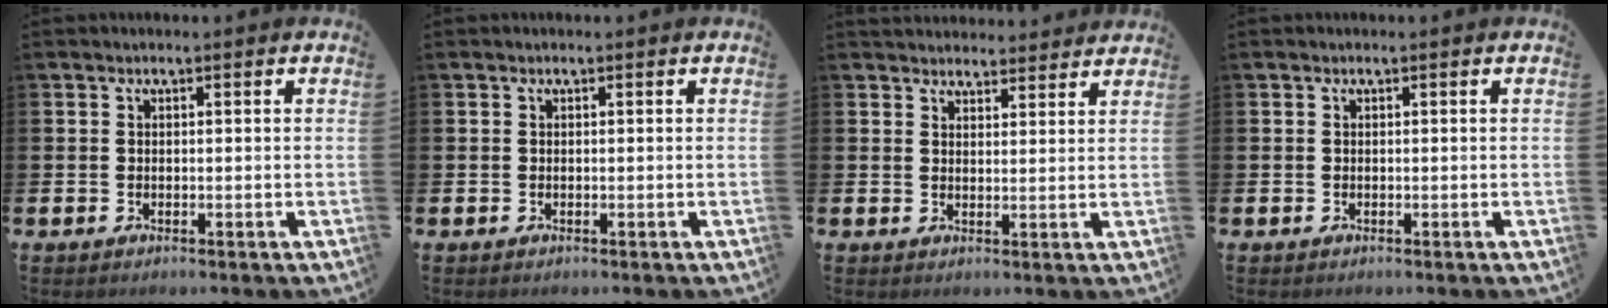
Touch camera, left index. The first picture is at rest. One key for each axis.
{"total": 0.0}
{"total": 3.3, "fx": 3.2, "fy": 0.8, "fz": -0.1, "tx": 0.005, "ty": -0.019, "tz": 0.058}
{"total": 0.0}